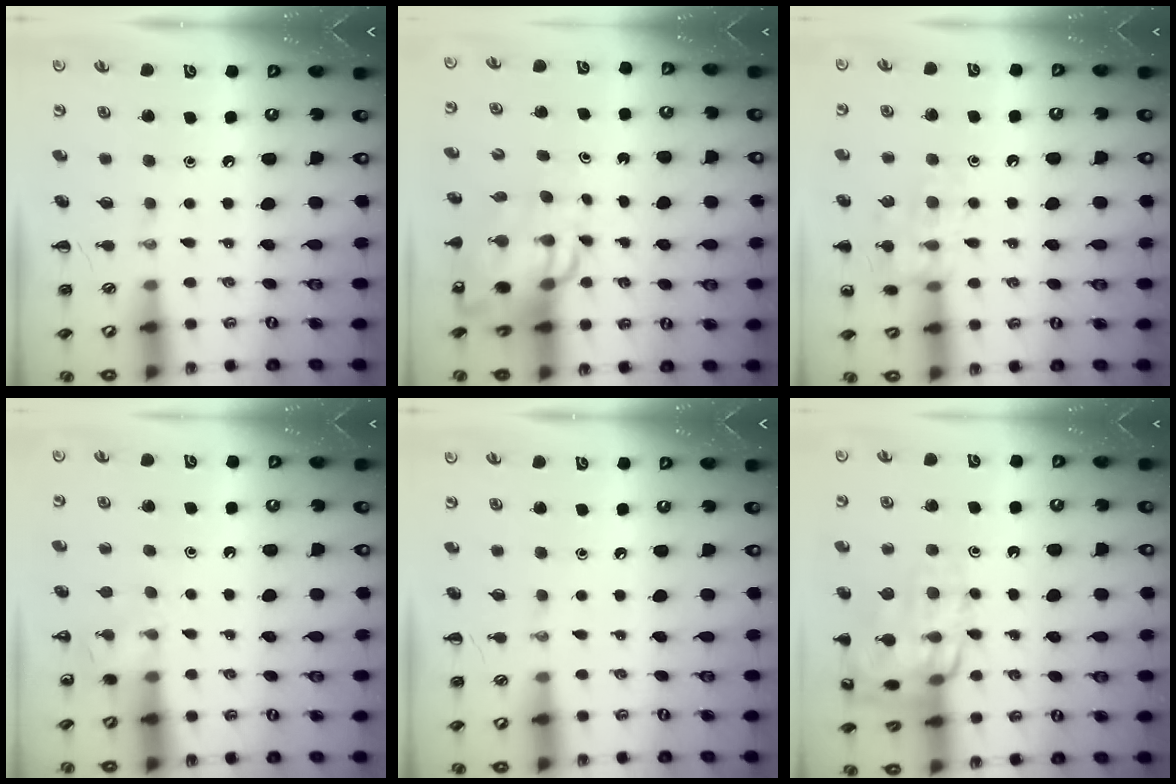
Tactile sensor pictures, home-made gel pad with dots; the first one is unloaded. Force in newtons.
{"total": 10.9, "press": 10.5, "slide": 3.0}
{"total": 13.0, "press": 13.0, "slide": 1.3}
{"total": 5.0, "press": 4.7, "slide": 1.6}
{"total": 0.0}
{"total": 18.1, "press": 18.1, "slide": 0.8}